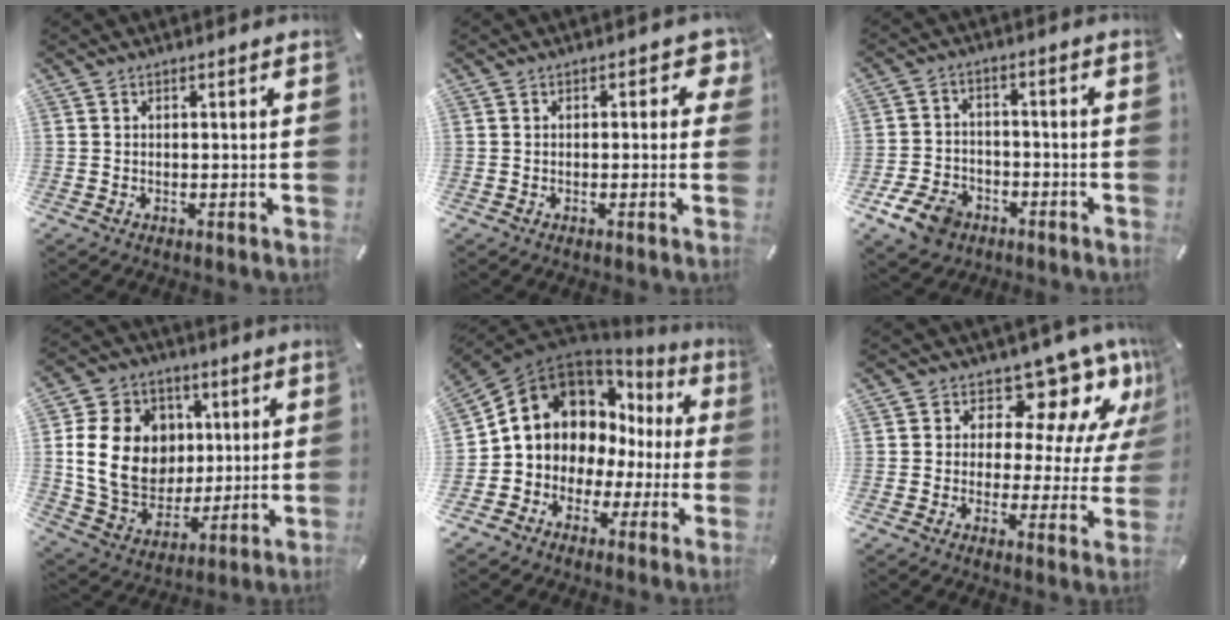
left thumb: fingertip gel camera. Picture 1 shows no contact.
{"total": 2.9, "force": [0.5, 1.7, 2.3], "torque": [-0.022, 0.000, 0.003]}
{"total": 8.7, "force": [-4.9, 6.1, 3.9], "torque": [-0.069, 0.033, -0.089]}
{"total": 17.8, "force": [2.5, 15.2, 8.9], "torque": [-0.165, 0.001, 0.055]}
{"total": 11.3, "force": [3.3, 10.1, 3.8], "torque": [-0.079, -0.032, 0.069]}
{"total": 12.6, "force": [8.4, 6.8, 6.5], "torque": [-0.081, -0.073, 0.142]}